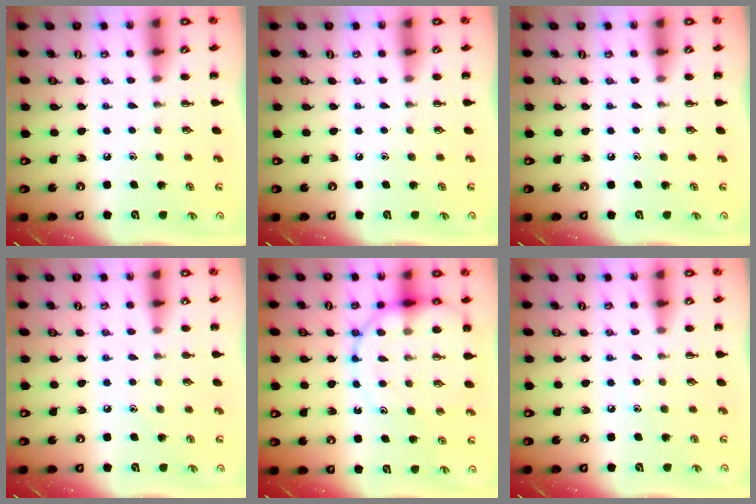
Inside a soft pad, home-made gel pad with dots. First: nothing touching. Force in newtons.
{"total": 0.0}
{"total": 0.0}
{"total": 6.9, "press": 6.6, "slide": 2.2}
{"total": 13.9, "press": 13.6, "slide": 3.1}
{"total": 5.5, "press": 5.4, "slide": 1.3}